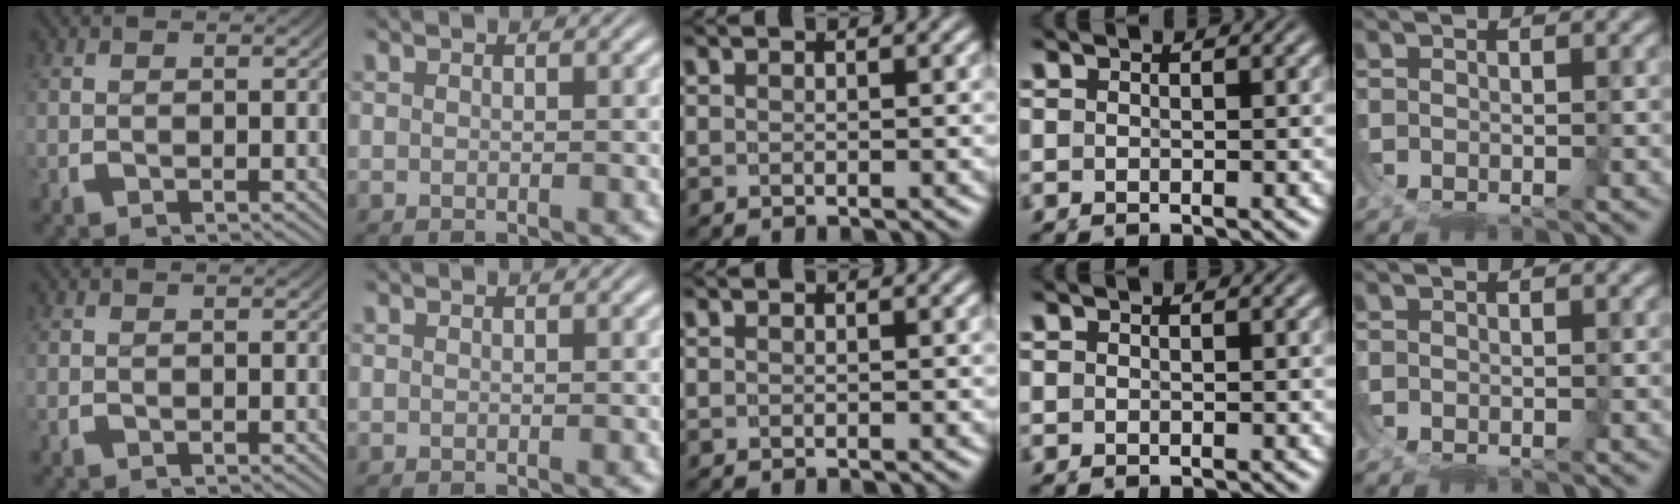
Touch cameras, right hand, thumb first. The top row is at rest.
{}